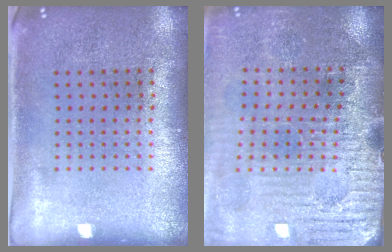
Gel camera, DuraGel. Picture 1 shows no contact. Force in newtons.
{"total": 3.6, "press": 3.5, "slide": 0.9}